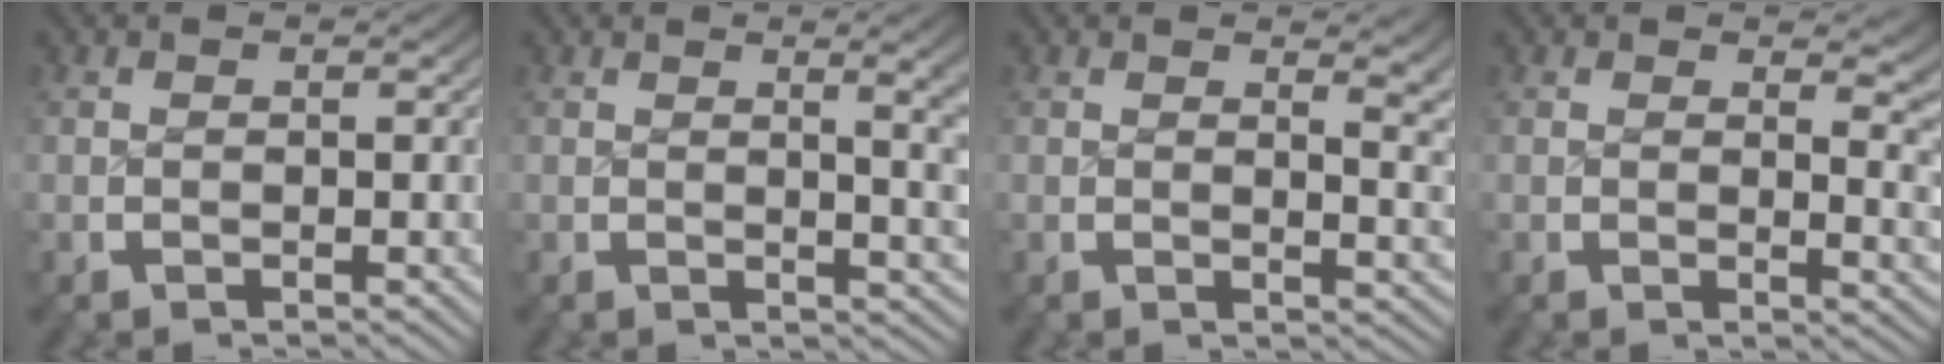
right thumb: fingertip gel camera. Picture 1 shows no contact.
{"total": 3.8, "force": [0.9, 0.8, 3.6], "torque": [-0.036, -0.003, 0.015]}
{"total": 3.1, "force": [1.6, 0.9, 2.5], "torque": [-0.018, -0.008, 0.022]}
{"total": 3.2, "force": [1.7, 1.1, 2.4], "torque": [-0.010, -0.007, 0.021]}